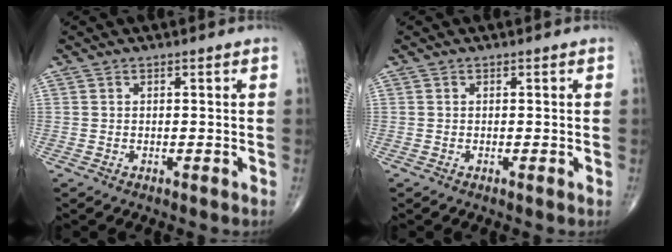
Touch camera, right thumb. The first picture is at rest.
{"total": 0.0}